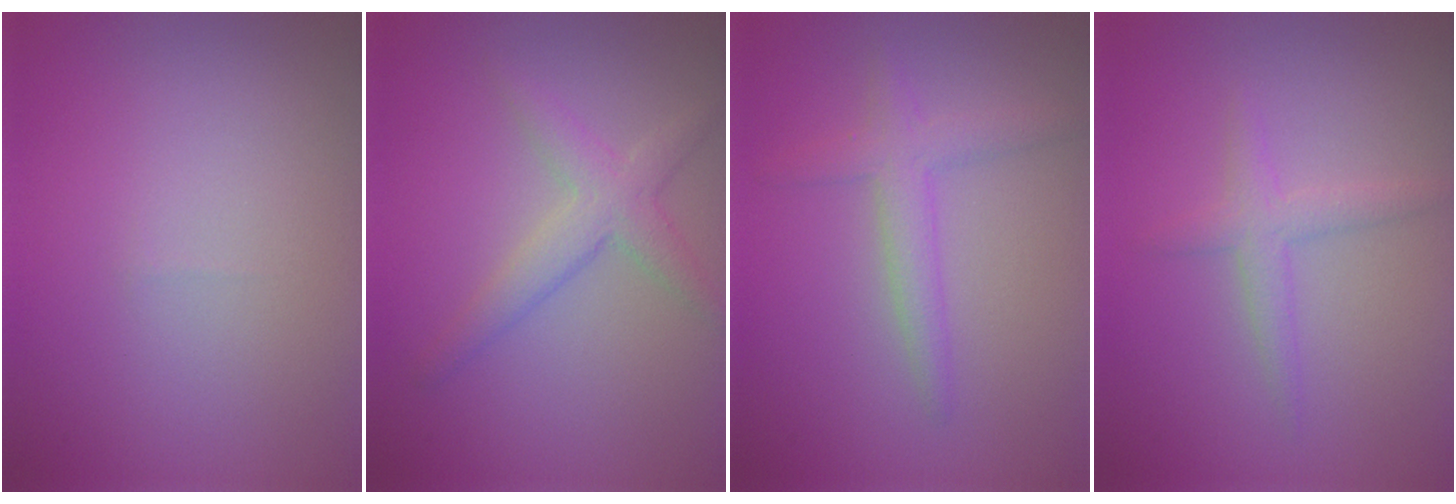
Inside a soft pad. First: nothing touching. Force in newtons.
{"total": 3.0, "press": 3.0, "slide": 0.1}
{"total": 2.6, "press": 2.6, "slide": 0.1}
{"total": 1.9, "press": 1.9, "slide": 0.1}